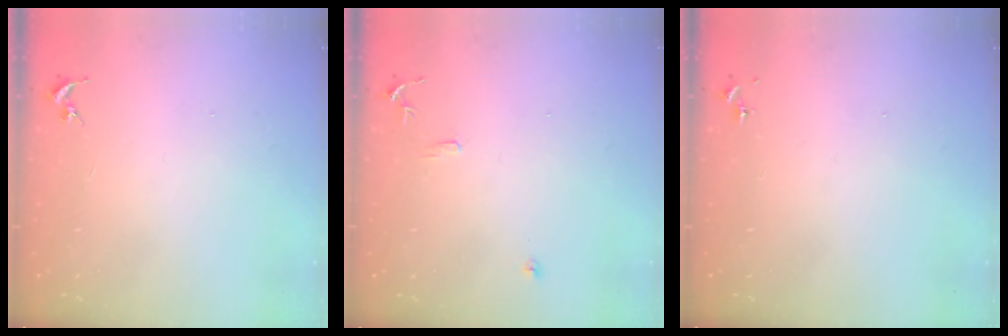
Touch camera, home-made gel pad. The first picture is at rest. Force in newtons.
{"total": 7.1, "press": 7.1, "slide": 0.7}
{"total": 0.0}